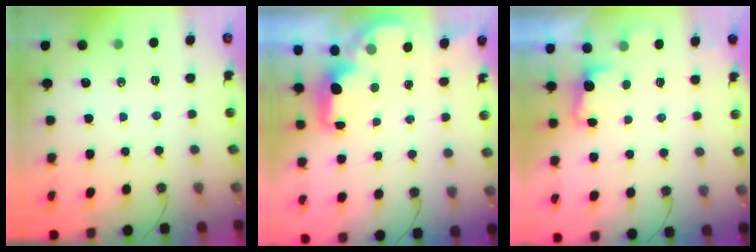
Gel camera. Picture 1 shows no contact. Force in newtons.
{"total": 2.3, "press": 2.2, "slide": 0.7}
{"total": 2.6, "press": 2.4, "slide": 1.0}